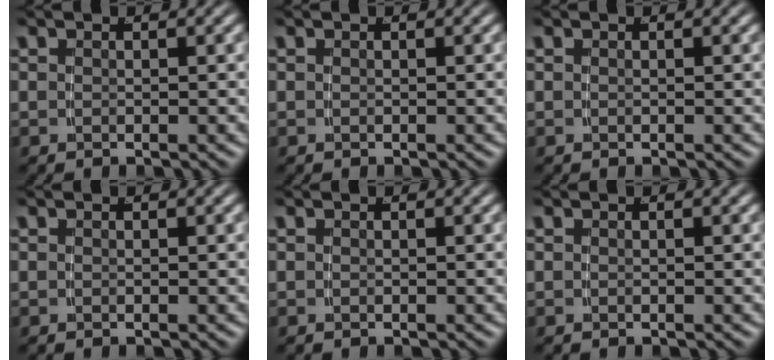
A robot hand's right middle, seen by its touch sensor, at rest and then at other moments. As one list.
[{"total": 0.0}, {"total": 0.0}, {"total": 0.0}, {"total": 0.0}, {"total": 0.0}]